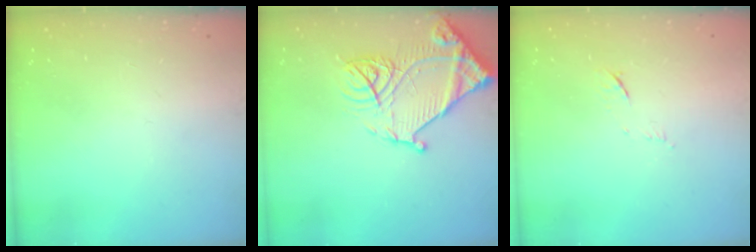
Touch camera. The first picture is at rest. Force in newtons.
{"total": 16.4, "press": 16.3, "slide": 1.6}
{"total": 6.2, "press": 6.2, "slide": 0.9}